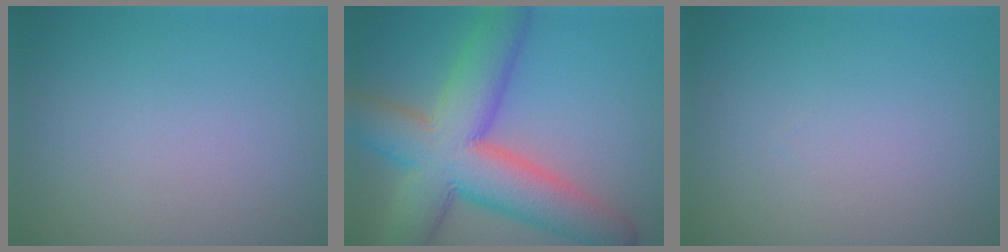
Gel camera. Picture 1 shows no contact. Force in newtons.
{"total": 11.9, "press": 11.9, "slide": 0.4}
{"total": 0.0}